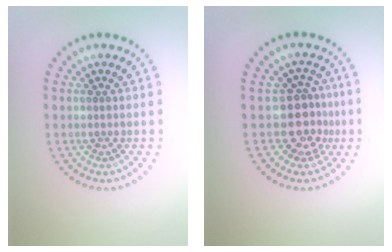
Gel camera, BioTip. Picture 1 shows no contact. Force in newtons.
{"total": 3.5, "press": 2.6, "slide": 2.3}